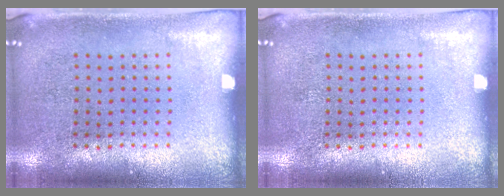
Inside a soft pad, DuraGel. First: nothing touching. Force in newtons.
{"total": 0.0}